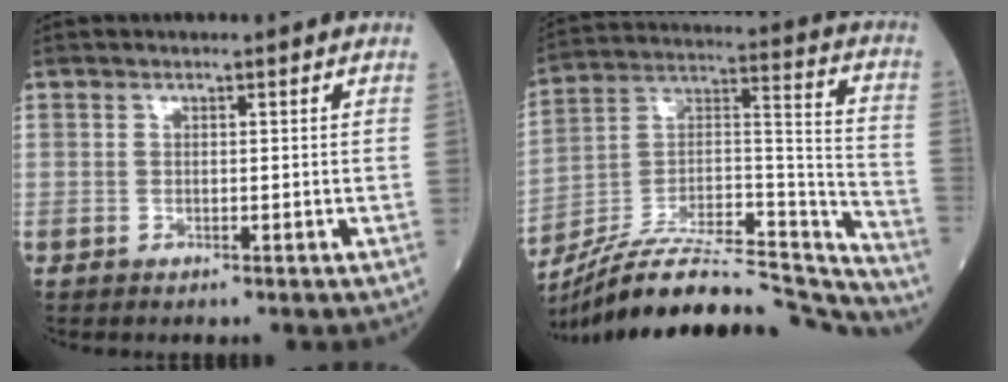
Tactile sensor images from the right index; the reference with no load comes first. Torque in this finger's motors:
{"motor_torque": [0.15, -1.99, 0.22, 0.05]}